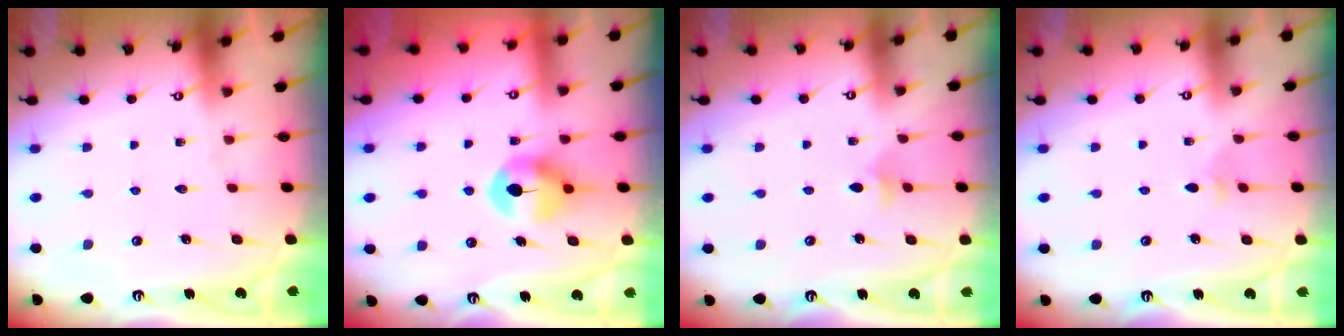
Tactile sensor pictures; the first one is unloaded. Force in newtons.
{"total": 8.5, "press": 8.5, "slide": 0.5}
{"total": 4.9, "press": 4.8, "slide": 1.1}
{"total": 3.4, "press": 3.3, "slide": 0.9}